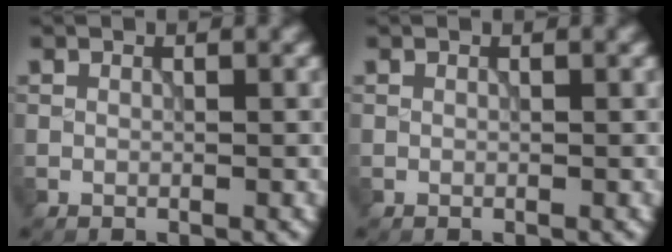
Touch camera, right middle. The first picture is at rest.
{"total": 0.0}